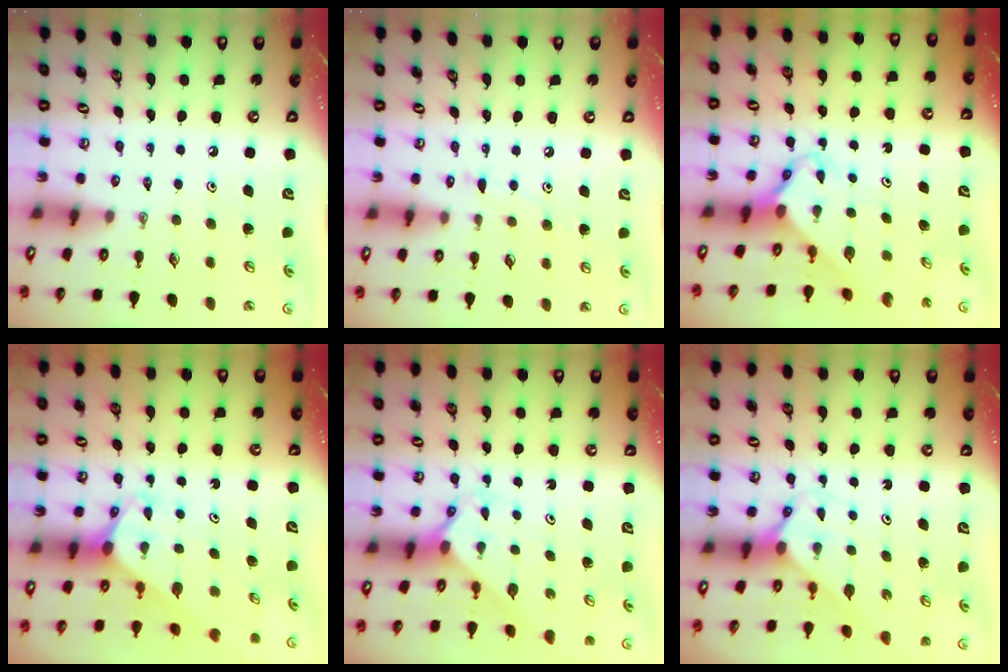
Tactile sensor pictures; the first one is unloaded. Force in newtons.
{"total": 6.0, "press": 6.0, "slide": 0.6}
{"total": 2.7, "press": 2.7, "slide": 0.2}
{"total": 3.0, "press": 3.0, "slide": 0.0}
{"total": 2.0, "press": 2.0, "slide": 0.2}
{"total": 2.5, "press": 2.5, "slide": 0.2}